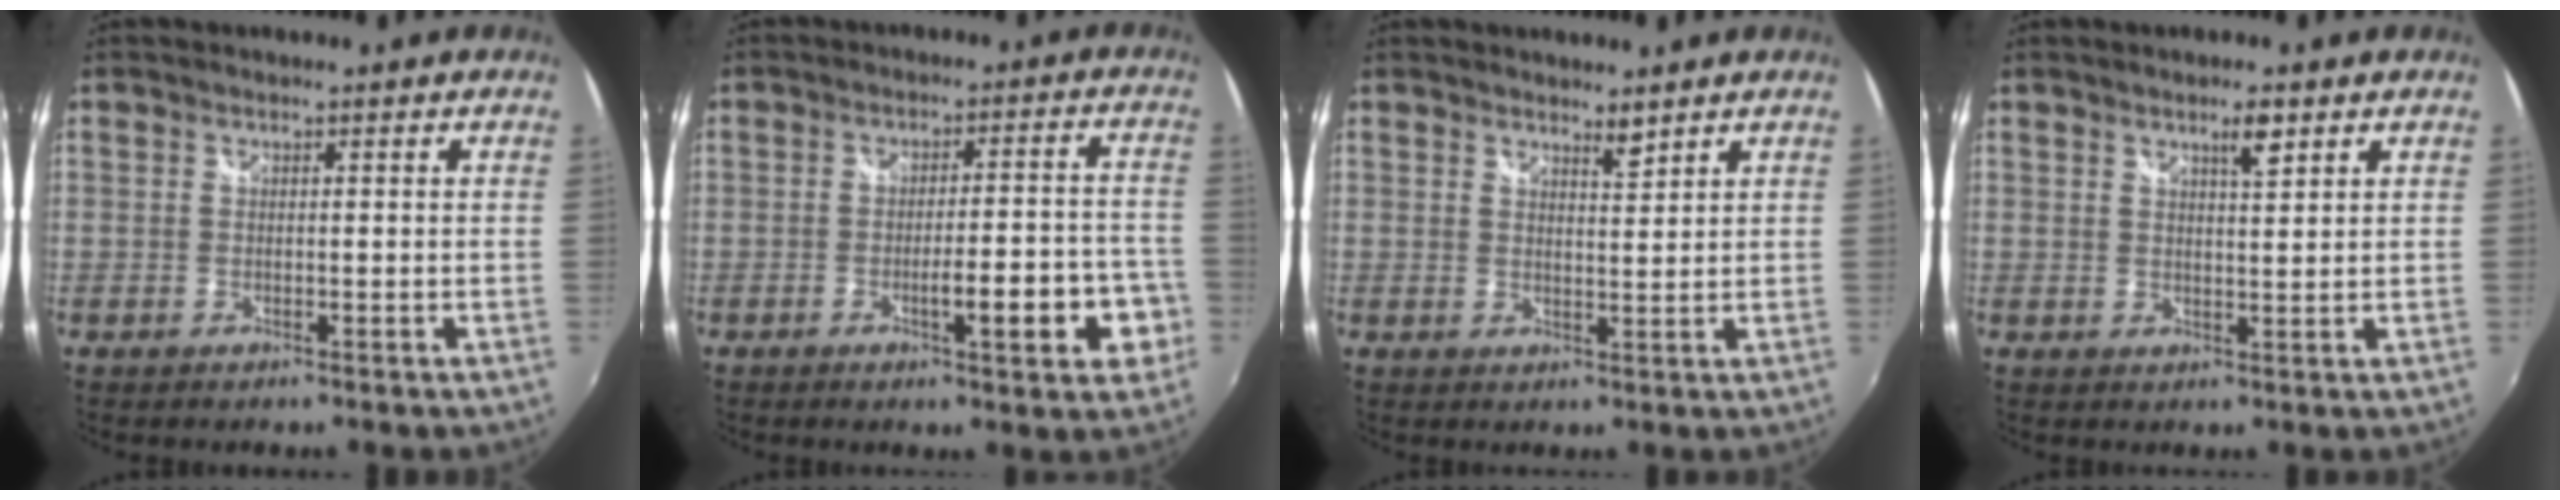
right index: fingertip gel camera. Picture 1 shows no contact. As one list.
[{"total": 10.0, "force": [-4.1, 1.7, 9.0], "torque": [-0.138, -0.006, -0.050]}, {"total": 2.3, "force": [2.0, 0.2, 1.1], "torque": [-0.016, -0.001, 0.032]}, {"total": 3.3, "force": [2.1, 0.7, 2.4], "torque": [-0.037, 0.004, 0.035]}]